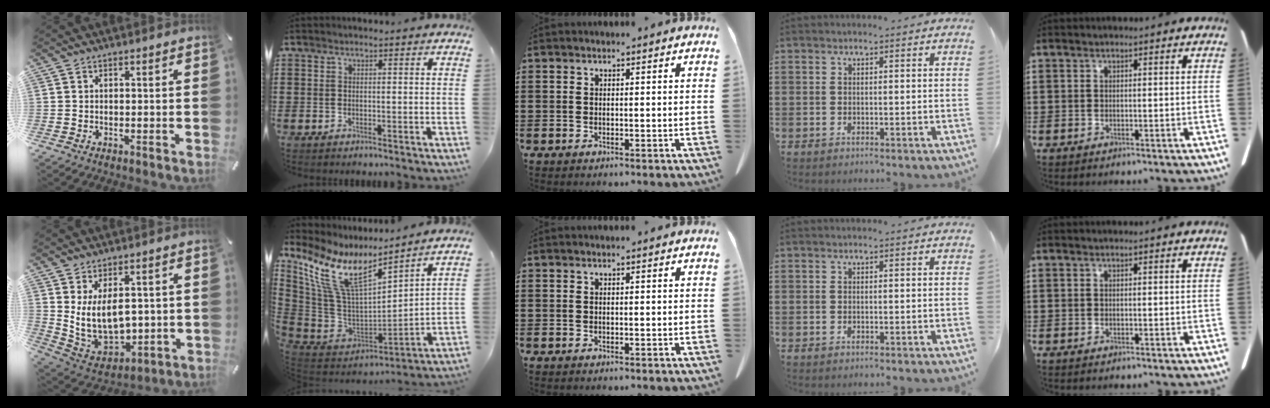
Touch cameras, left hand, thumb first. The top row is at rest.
{"thumb": {"total": 12.5, "force": [3.2, 7.9, 9.1], "torque": [-0.180, -0.035, 0.060]}, "index": {"total": 12.2, "force": [7.3, 4.1, 8.9], "torque": [-0.210, -0.050, 0.128]}}